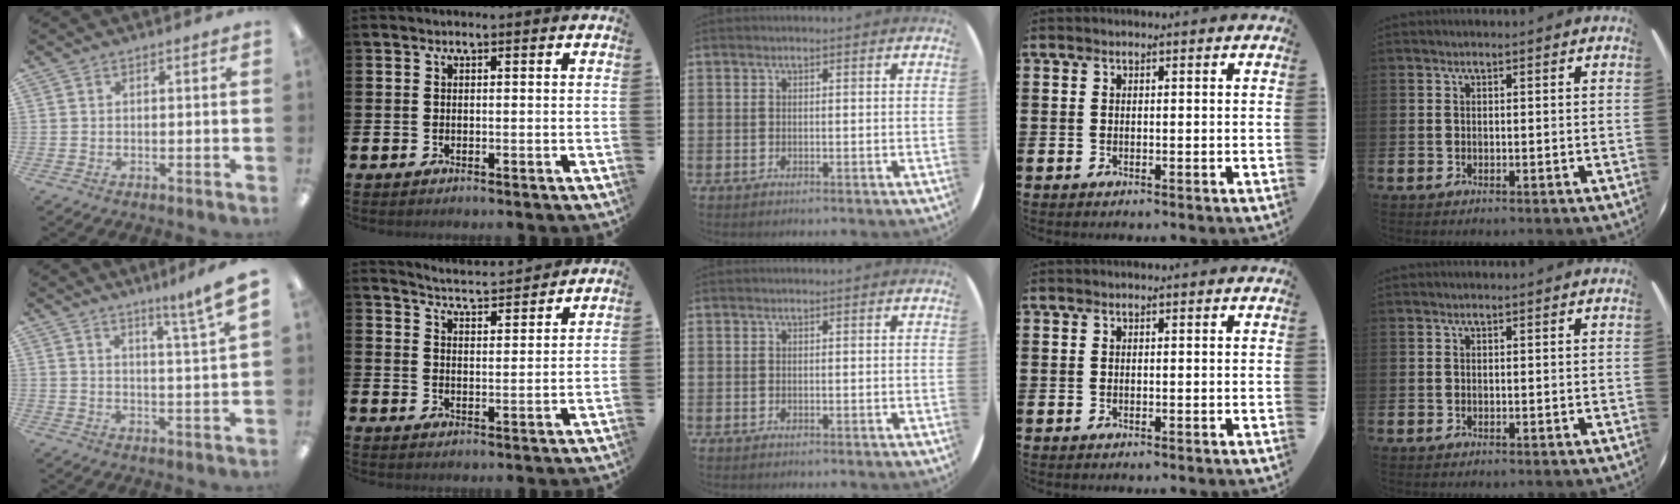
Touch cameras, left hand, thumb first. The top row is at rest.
{"thumb": {"total": 9.0, "force": [6.9, -0.3, 5.9], "torque": [-0.082, -0.054, 0.105]}, "index": {"total": 4.4, "force": [4.4, 0.0, 0.4], "torque": [-0.028, -0.038, 0.071]}}